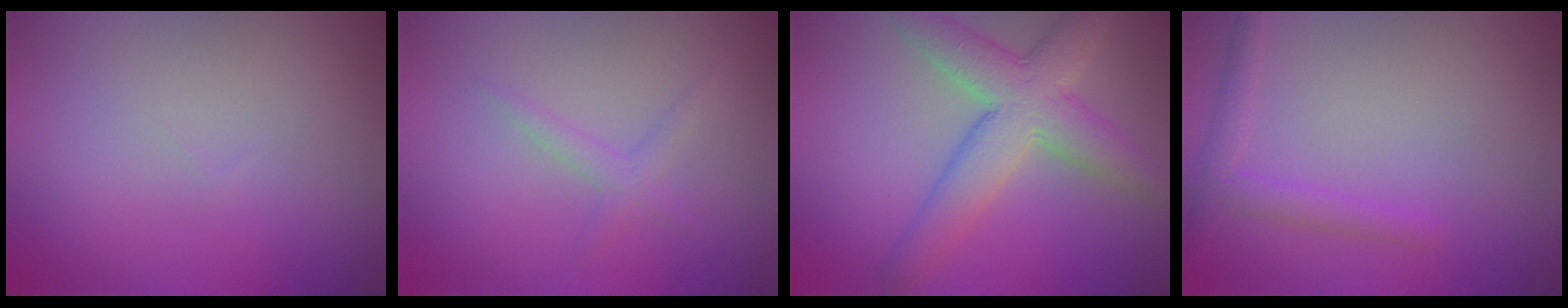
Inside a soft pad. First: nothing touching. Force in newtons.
{"total": 1.3, "press": 1.3, "slide": 0.1}
{"total": 6.5, "press": 6.4, "slide": 0.3}
{"total": 1.9, "press": 1.9, "slide": 0.1}